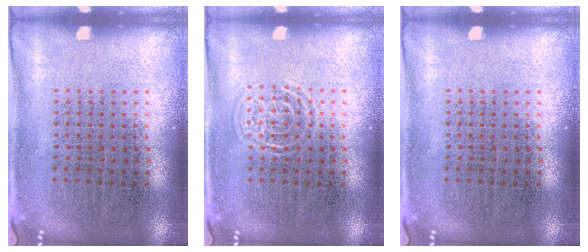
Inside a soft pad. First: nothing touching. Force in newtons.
{"total": 1.4, "press": 1.4, "slide": 0.3}
{"total": 0.0}